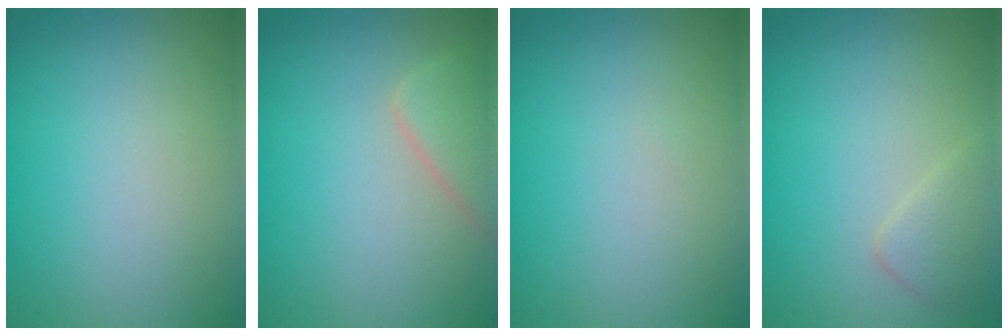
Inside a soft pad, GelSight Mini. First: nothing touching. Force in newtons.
{"total": 2.8, "press": 2.8, "slide": 0.2}
{"total": 0.0}
{"total": 1.8, "press": 1.8, "slide": 0.0}